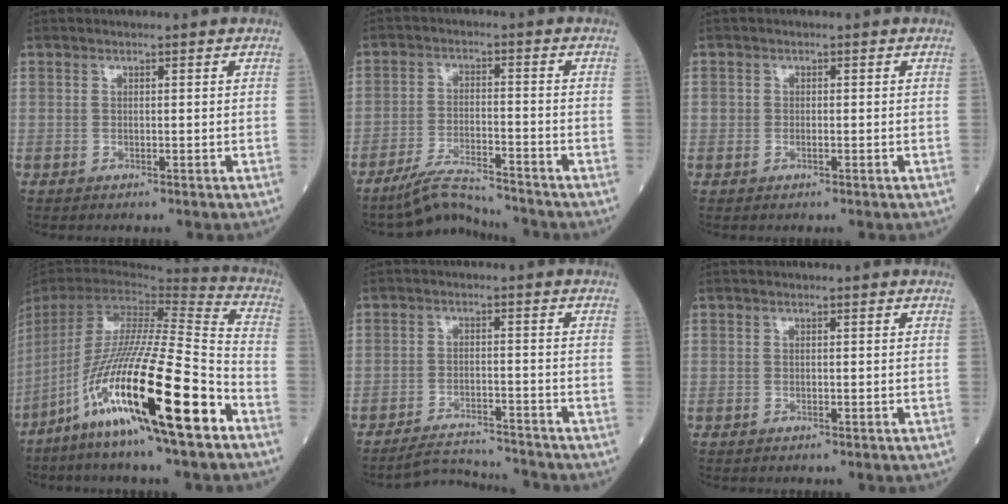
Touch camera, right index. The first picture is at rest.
{"total": 6.4, "force": [-6.3, 0.0, 1.2], "torque": [-0.027, -0.007, -0.112]}
{"total": 0.8, "force": [-0.2, 0.6, 0.5], "torque": [-0.012, 0.002, -0.001]}
{"total": 25.0, "force": [-13.2, 1.3, 21.2], "torque": [-0.402, -0.059, -0.246]}
{"total": 6.6, "force": [-6.6, -0.3, -0.1], "torque": [-0.003, 0.004, -0.111]}
{"total": 0.0}